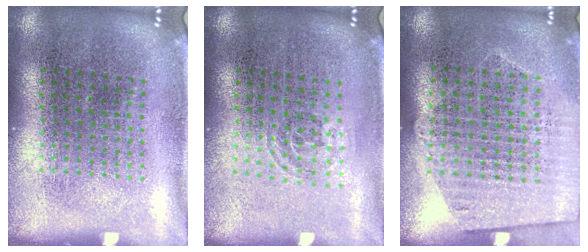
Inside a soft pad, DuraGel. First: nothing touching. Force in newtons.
{"total": 0.8, "press": 0.6, "slide": 0.5}
{"total": 1.2, "press": 1.1, "slide": 0.6}